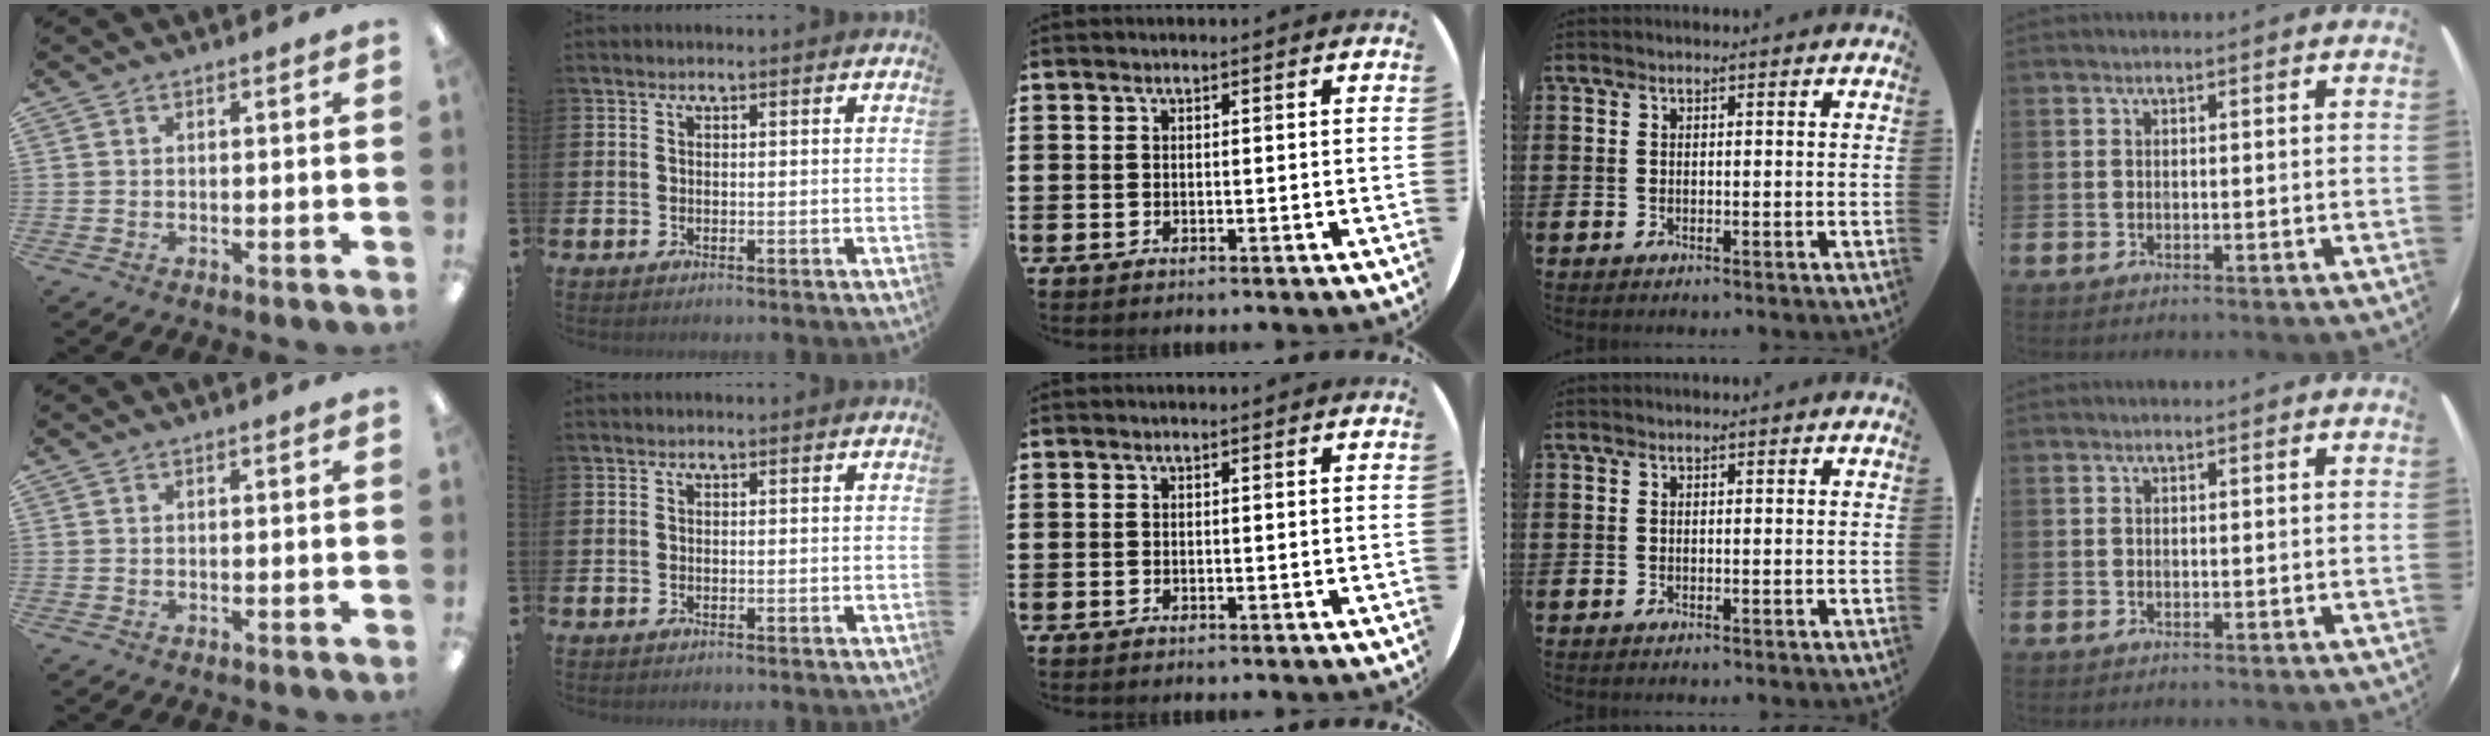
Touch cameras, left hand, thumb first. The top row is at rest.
{}